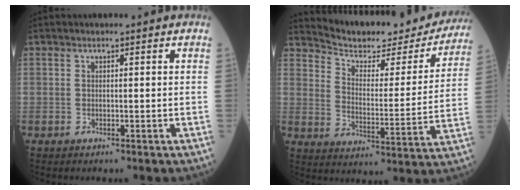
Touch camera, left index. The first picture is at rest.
{"total": 19.4, "force": [18.3, 4.5, 4.5], "torque": [-0.058, -0.039, 0.237]}